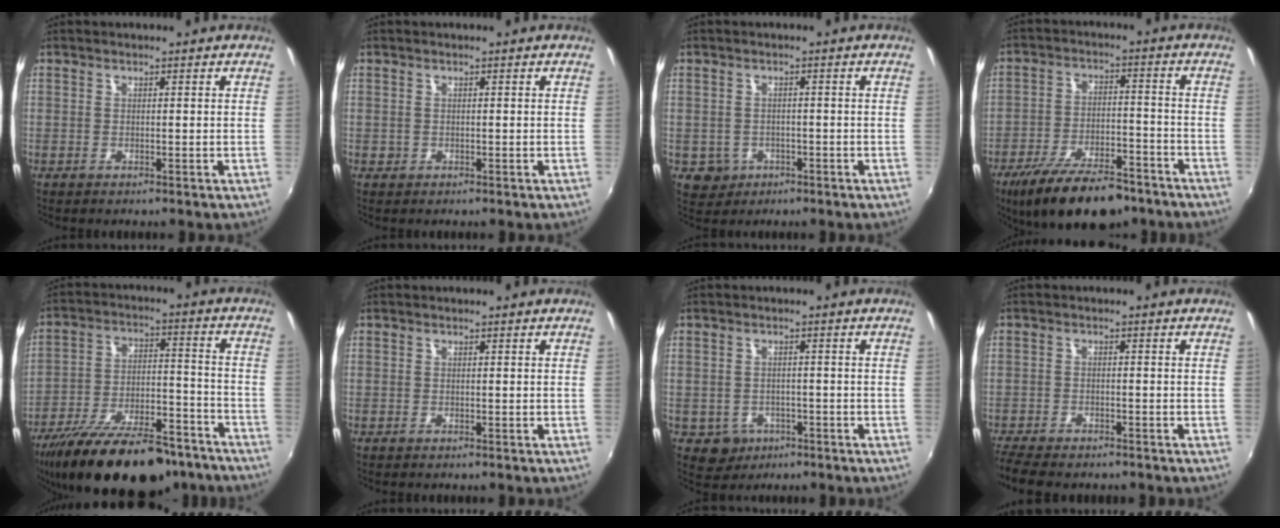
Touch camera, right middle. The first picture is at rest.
{"total": 0.6, "force": [-0.2, 0.6, 0.1], "torque": [0.000, -0.002, -0.003]}
{"total": 4.1, "force": [-1.3, 3.8, 0.9], "torque": [-0.029, 0.001, -0.012]}
{"total": 17.6, "force": [-13.3, 6.4, 9.6], "torque": [-0.188, -0.022, -0.205]}
{"total": 25.0, "force": [-19.4, 8.6, 13.2], "torque": [-0.238, -0.022, -0.287]}
{"total": 0.0}
{"total": 4.4, "force": [-1.8, 3.9, 1.0], "torque": [-0.032, 0.001, -0.018]}
{"total": 8.0, "force": [-7.0, 2.0, 3.4], "torque": [-0.094, -0.032, -0.122]}